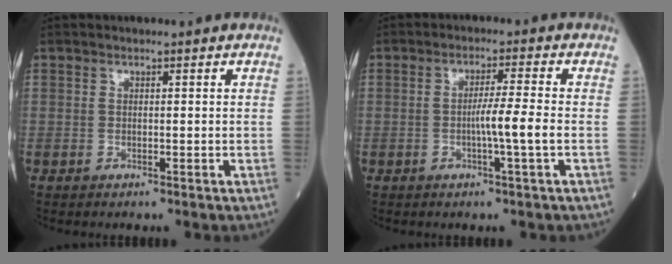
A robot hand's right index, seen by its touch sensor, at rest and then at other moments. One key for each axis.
{"total": 4.5, "fx": -1.0, "fy": -0.9, "fz": 4.3, "tx": -0.074, "ty": -0.001, "tz": -0.018}